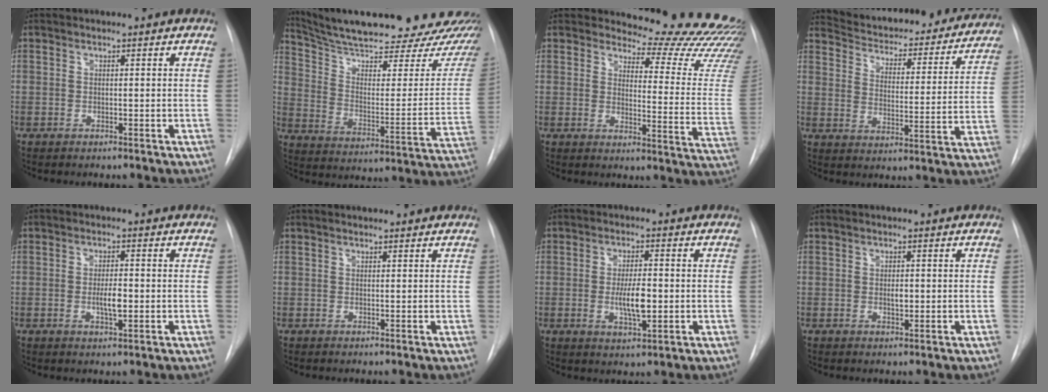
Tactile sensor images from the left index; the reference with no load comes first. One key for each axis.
{"total": 29.2, "fx": 25.6, "fy": 3.6, "fz": 13.5, "tx": -0.202, "ty": -0.074, "tz": 0.342}
{"total": 20.8, "fx": 20.3, "fy": 2.8, "fz": 3.4, "tx": -0.021, "ty": -0.159, "tz": 0.207}
{"total": 27.7, "fx": 25.4, "fy": 6.5, "fz": 8.9, "tx": -0.133, "ty": -0.055, "tz": 0.315}
{"total": 3.2, "fx": -0.5, "fy": 0.8, "fz": 3.1, "tx": -0.056, "ty": -0.001, "tz": -0.005}
{"total": 2.4, "fx": 2.4, "fy": 0.3, "fz": 0.6, "tx": -0.013, "ty": 0.015, "tz": 0.026}
{"total": 5.6, "fx": -0.7, "fy": 1.5, "fz": 5.3, "tx": -0.098, "ty": -0.007, "tz": -0.009}
{"total": 1.1, "fx": 0.1, "fy": 0.6, "fz": 0.9, "tx": -0.017, "ty": -0.002, "tz": 0.004}